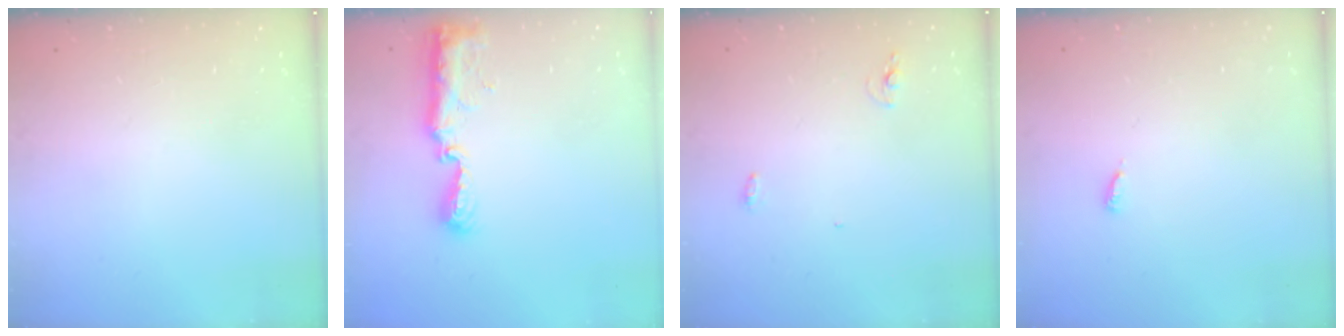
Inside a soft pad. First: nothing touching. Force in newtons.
{"total": 8.9, "press": 8.9, "slide": 0.8}
{"total": 7.7, "press": 4.3, "slide": 6.3}
{"total": 2.9, "press": 2.9, "slide": 0.2}